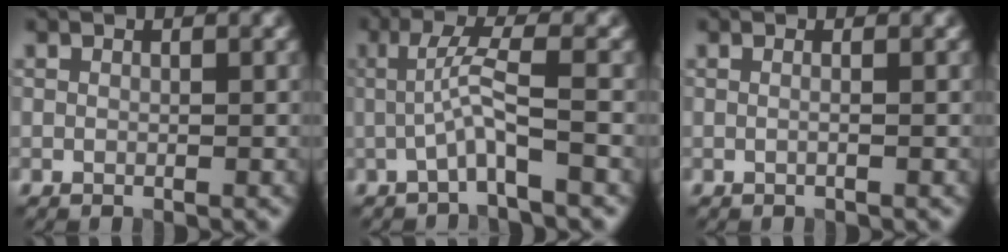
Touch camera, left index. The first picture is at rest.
{"total": 3.5, "force": [-0.8, 0.2, 3.4], "torque": [-0.068, 0.009, -0.020]}
{"total": 1.2, "force": [0.3, 0.6, 1.1], "torque": [-0.005, -0.012, -0.015]}